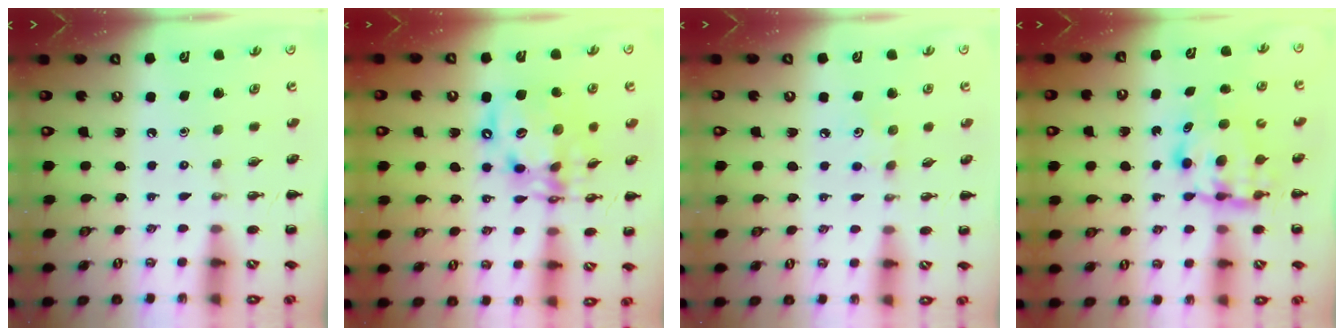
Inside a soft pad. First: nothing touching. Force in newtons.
{"total": 15.3, "press": 14.8, "slide": 3.7}
{"total": 4.3, "press": 4.1, "slide": 1.1}
{"total": 5.6, "press": 5.6, "slide": 0.5}